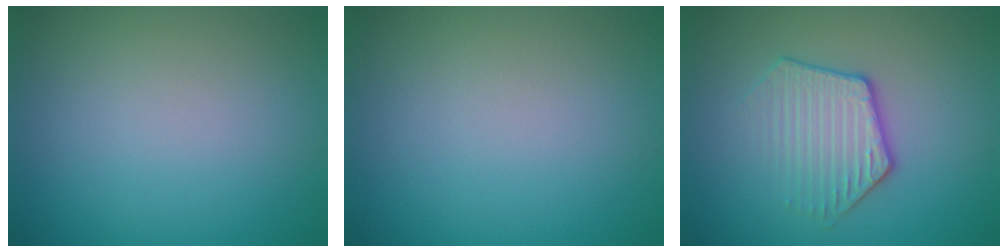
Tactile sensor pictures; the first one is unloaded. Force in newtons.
{"total": 0.0}
{"total": 3.6, "press": 3.1, "slide": 1.8}